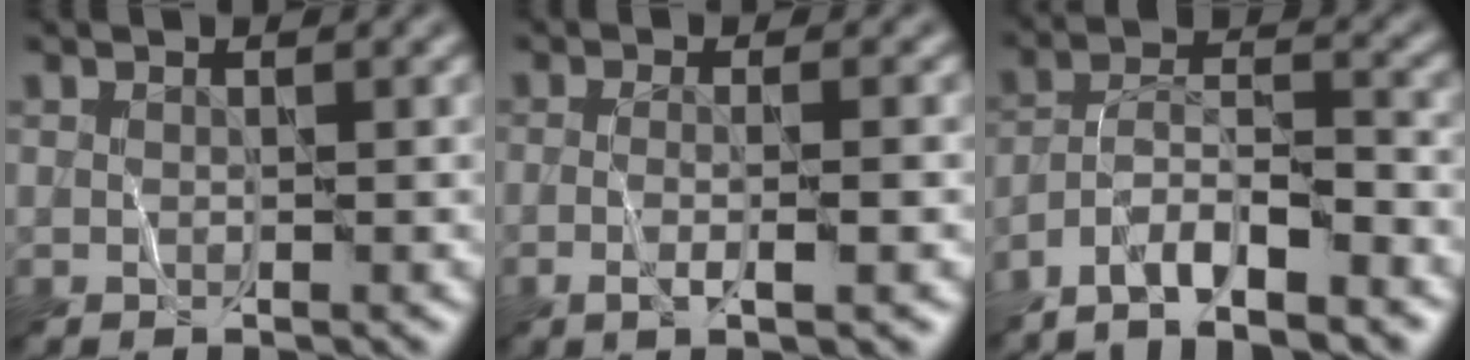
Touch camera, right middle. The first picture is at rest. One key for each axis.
{"total": 3.7, "fx": -0.5, "fy": 1.1, "fz": 3.5, "tx": -0.042, "ty": -0.001, "tz": -0.012}
{"total": 7.8, "fx": -6.1, "fy": 1.8, "fz": 4.5, "tx": -0.068, "ty": 0.015, "tz": -0.111}